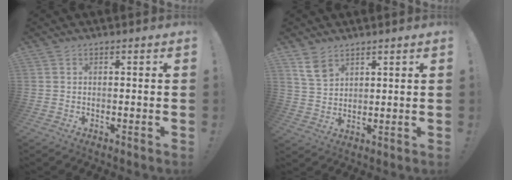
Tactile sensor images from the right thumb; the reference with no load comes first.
{"total": 6.7, "force": [4.5, 4.1, 2.9], "torque": [-0.046, -0.022, 0.087]}